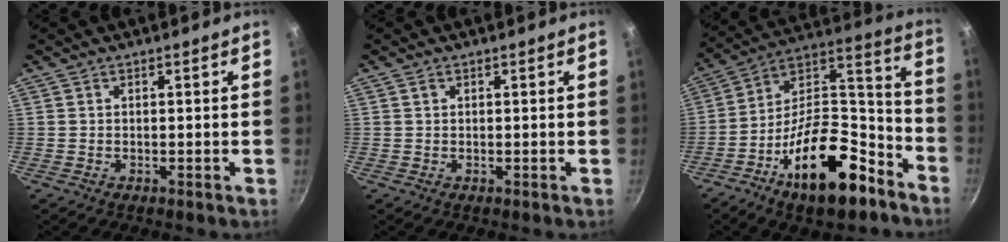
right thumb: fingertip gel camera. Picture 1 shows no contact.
{"total": 0.6, "force": [0.3, 0.5, 0.2], "torque": [-0.004, 0.000, 0.005]}
{"total": 23.6, "force": [-12.7, 10.8, 16.8], "torque": [-0.225, 0.095, -0.205]}